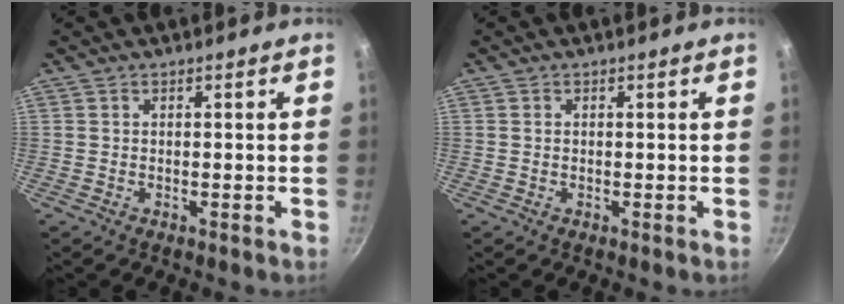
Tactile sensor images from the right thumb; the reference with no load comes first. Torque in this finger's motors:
{"motor_torque": [-0.05, -0.22, -0.05, 0.57, 0.04]}